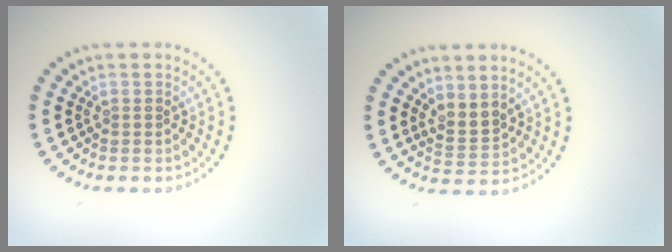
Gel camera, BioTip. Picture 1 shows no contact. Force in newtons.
{"total": 2.1, "press": 1.6, "slide": 1.3}